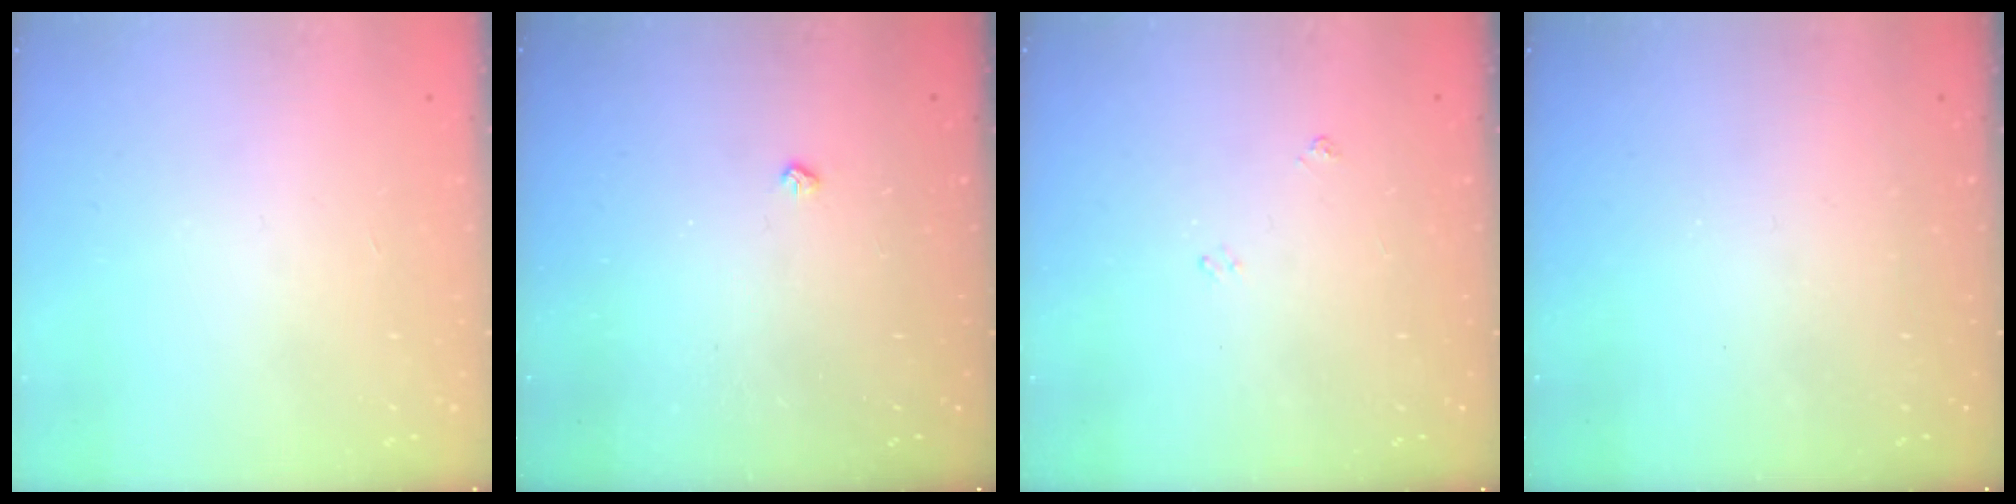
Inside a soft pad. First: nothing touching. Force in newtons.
{"total": 2.6, "press": 2.5, "slide": 0.5}
{"total": 3.5, "press": 3.4, "slide": 0.5}
{"total": 0.0}